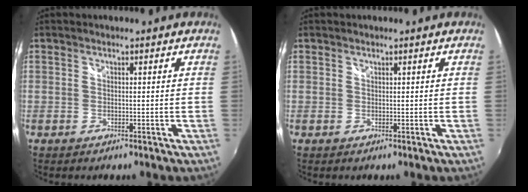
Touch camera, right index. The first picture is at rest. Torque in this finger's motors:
{"motor_torque": [0.10, 0.05, 0.03, 0.01]}